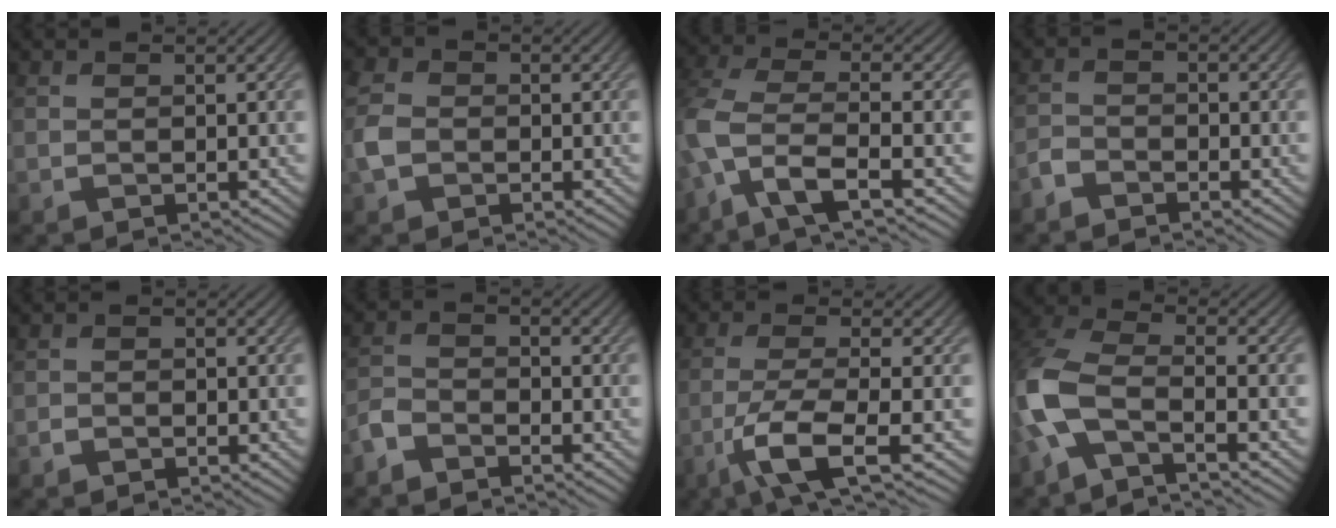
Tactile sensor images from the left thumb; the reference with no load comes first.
{"total": 3.6, "force": [-1.0, 2.9, 1.9], "torque": [-0.054, 0.001, -0.028]}
{"total": 7.7, "force": [-3.0, 2.7, 6.5], "torque": [-0.155, -0.003, -0.074]}
{"total": 2.4, "force": [-2.1, 0.9, 0.7], "torque": [-0.015, -0.001, -0.051]}
{"total": 1.0, "force": [-0.6, 0.7, 0.3], "torque": [-0.005, -0.001, -0.013]}
{"total": 3.3, "force": [-2.7, 1.3, 1.1], "torque": [-0.024, -0.003, -0.070]}
{"total": 7.5, "force": [-3.4, 1.7, 6.5], "torque": [-0.130, 0.000, -0.078]}
{"total": 8.9, "force": [-3.6, 3.7, 7.3], "torque": [-0.173, 0.001, -0.095]}